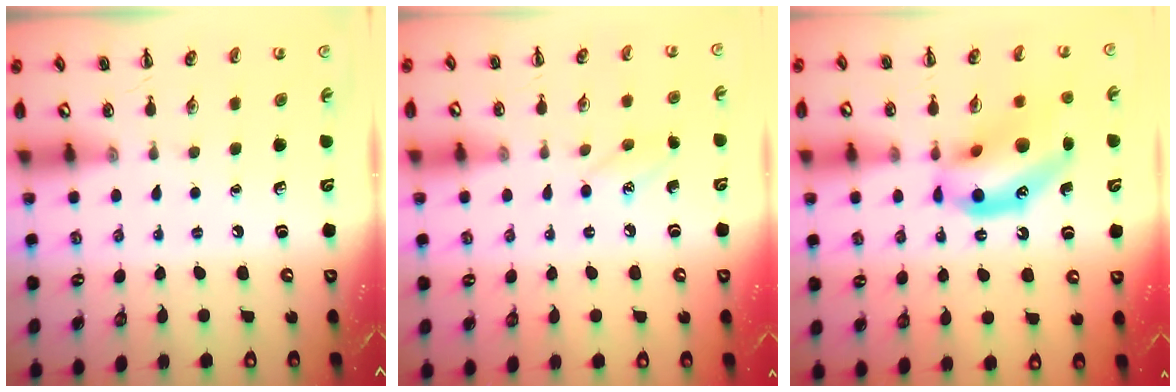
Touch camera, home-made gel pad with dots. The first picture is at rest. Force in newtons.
{"total": 9.0, "press": 8.8, "slide": 1.9}
{"total": 16.8, "press": 16.3, "slide": 4.1}